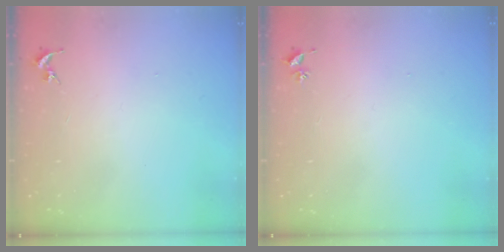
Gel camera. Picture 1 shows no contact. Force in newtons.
{"total": 2.6, "press": 2.6, "slide": 0.3}